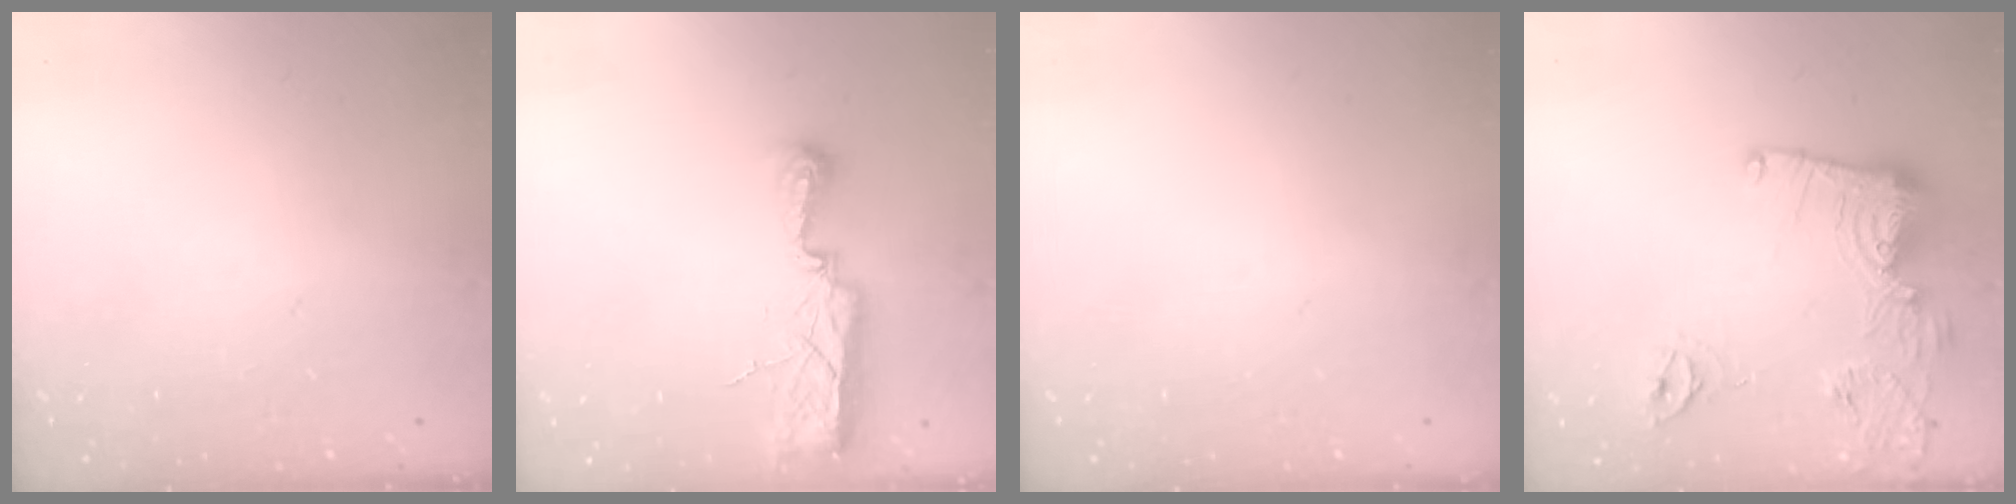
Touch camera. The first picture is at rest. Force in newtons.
{"total": 7.5, "press": 7.5, "slide": 0.8}
{"total": 0.0}
{"total": 14.3, "press": 14.2, "slide": 1.4}